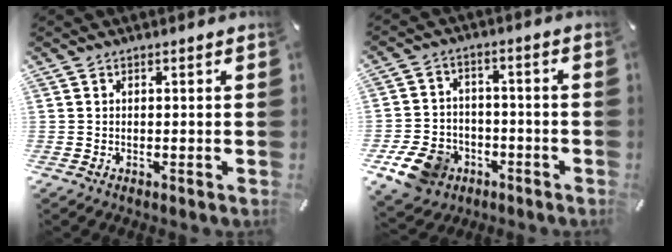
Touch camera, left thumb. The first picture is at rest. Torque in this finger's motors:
{"motor_torque": [0.37, 1.27, 0.34, 0.28, 0.05]}